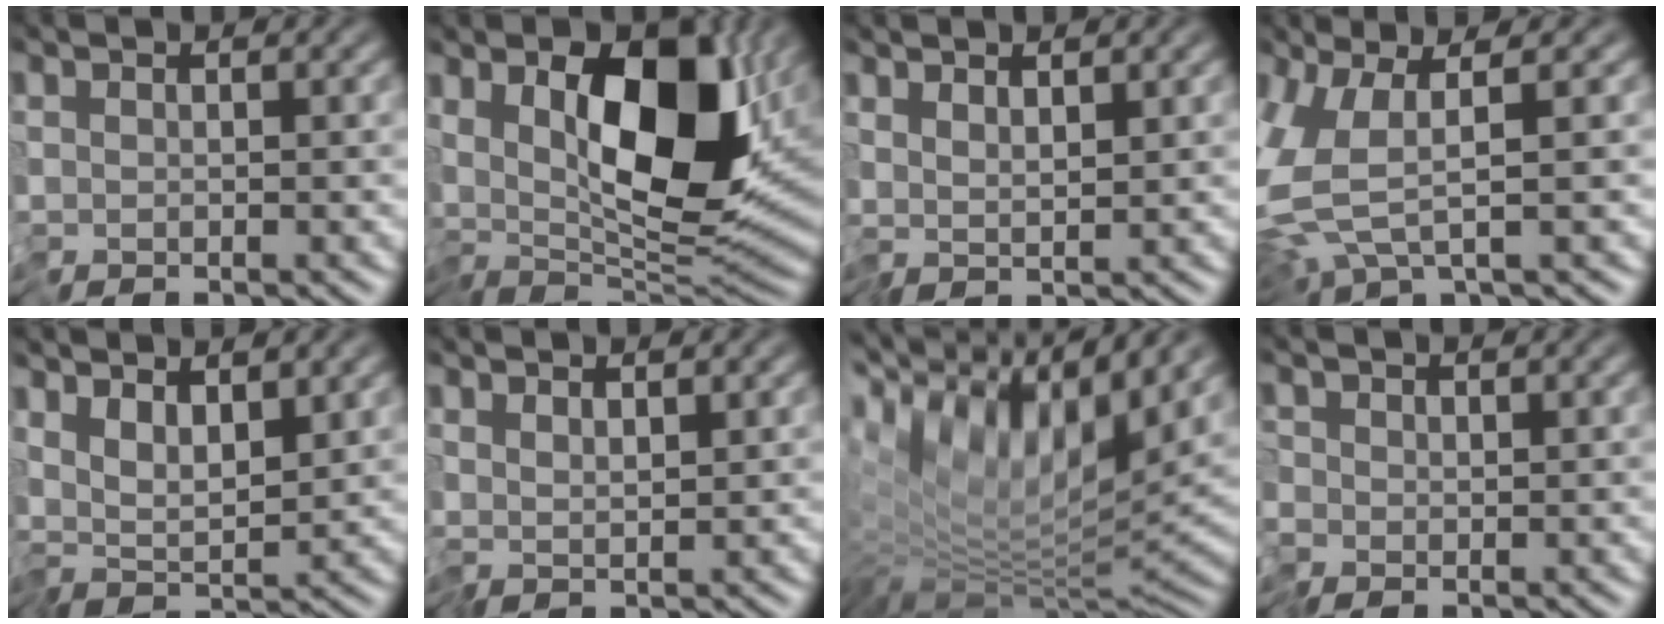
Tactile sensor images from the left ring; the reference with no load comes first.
{"total": 13.7, "force": [3.5, 6.4, 11.5], "torque": [-0.186, -0.006, 0.043]}
{"total": 1.4, "force": [0.8, 0.5, 1.0], "torque": [-0.022, -0.001, 0.014]}
{"total": 6.1, "force": [-0.8, 2.6, 5.5], "torque": [-0.146, -0.021, -0.010]}
{"total": 3.6, "force": [1.3, 1.4, 3.1], "torque": [-0.068, -0.005, 0.017]}
{"total": 1.1, "force": [0.7, 0.4, 0.8], "torque": [-0.020, -0.001, 0.011]}
{"total": 13.8, "force": [3.0, 5.9, 12.1], "torque": [-0.223, 0.004, 0.060]}
{"total": 1.0, "force": [-0.2, 1.0, 0.0], "torque": [-0.003, -0.002, -0.008]}